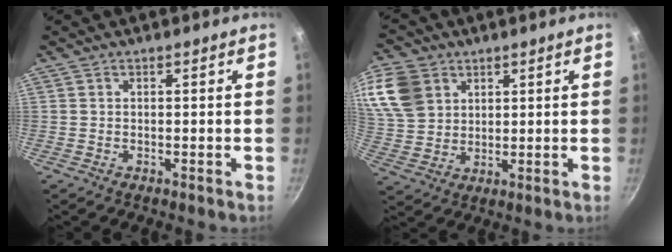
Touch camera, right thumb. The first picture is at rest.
{"total": 13.7, "force": [5.8, 10.4, 6.8], "torque": [-0.132, -0.004, 0.120]}